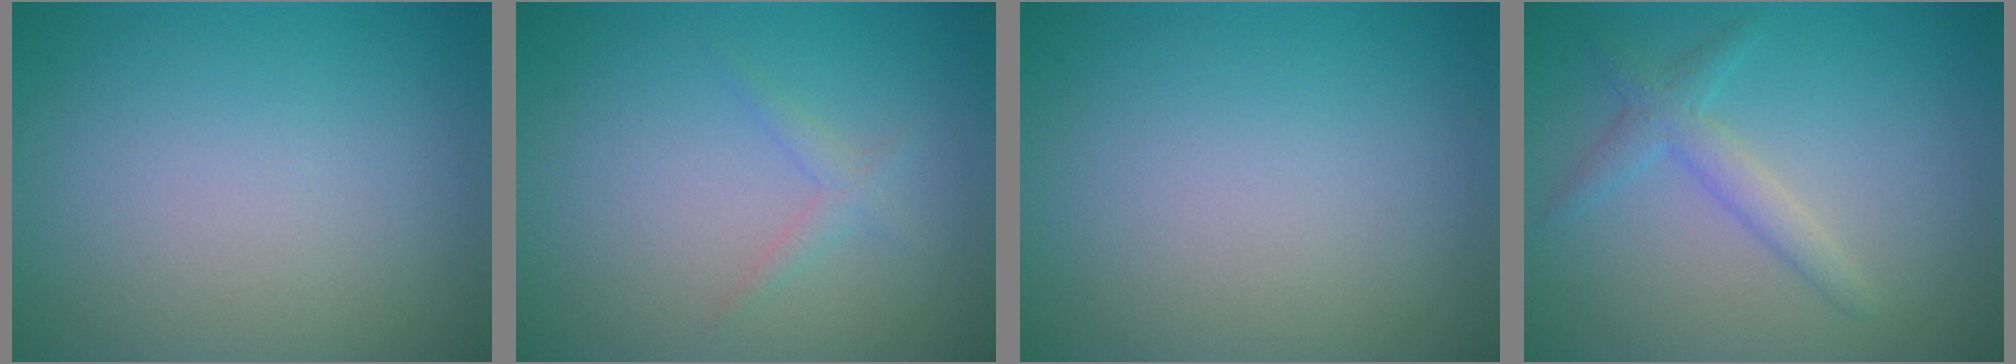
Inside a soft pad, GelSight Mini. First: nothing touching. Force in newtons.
{"total": 1.1, "press": 1.1, "slide": 0.0}
{"total": 0.0}
{"total": 2.3, "press": 2.3, "slide": 0.1}